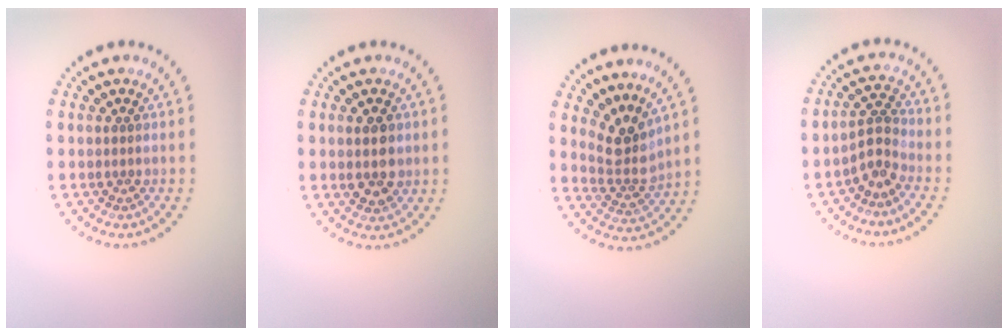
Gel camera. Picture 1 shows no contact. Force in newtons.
{"total": 2.6, "press": 2.6, "slide": 0.4}
{"total": 3.2, "press": 2.3, "slide": 2.2}
{"total": 2.6, "press": 1.8, "slide": 1.9}